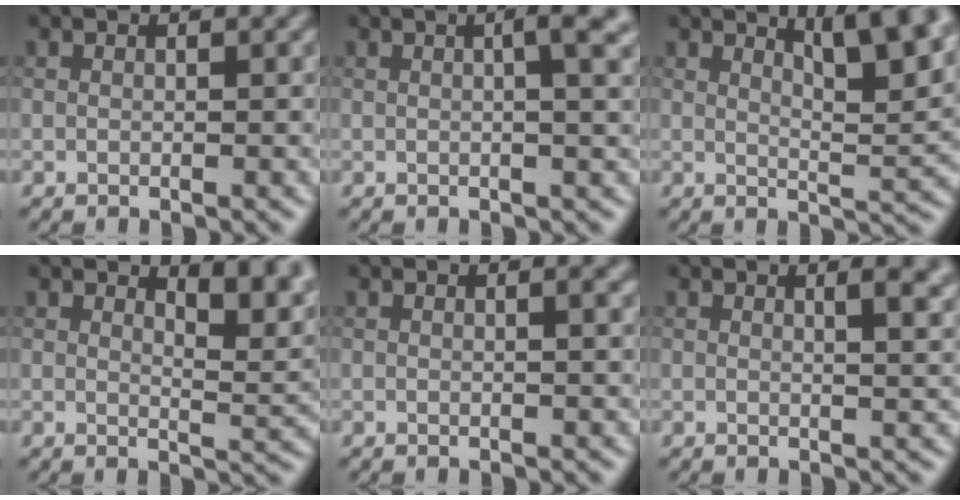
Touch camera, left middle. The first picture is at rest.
{"total": 4.1, "force": [0.9, 1.2, 3.8], "torque": [-0.040, 0.016, 0.005]}
{"total": 6.4, "force": [3.7, 1.6, 5.0], "torque": [-0.058, 0.005, 0.056]}
{"total": 4.6, "force": [2.8, 1.5, 3.2], "torque": [-0.037, -0.004, 0.038]}
{"total": 1.0, "force": [0.3, 0.2, 0.9], "torque": [-0.009, 0.002, 0.002]}
{"total": 3.2, "force": [1.4, 1.2, 2.6], "torque": [-0.020, 0.003, 0.019]}